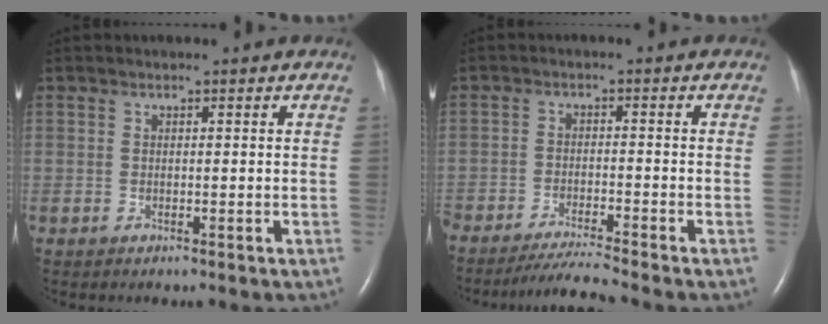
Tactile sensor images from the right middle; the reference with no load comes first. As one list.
[{"total": 5.3, "force": [-4.8, -1.6, 1.6], "torque": [-0.028, -0.021, -0.087]}]